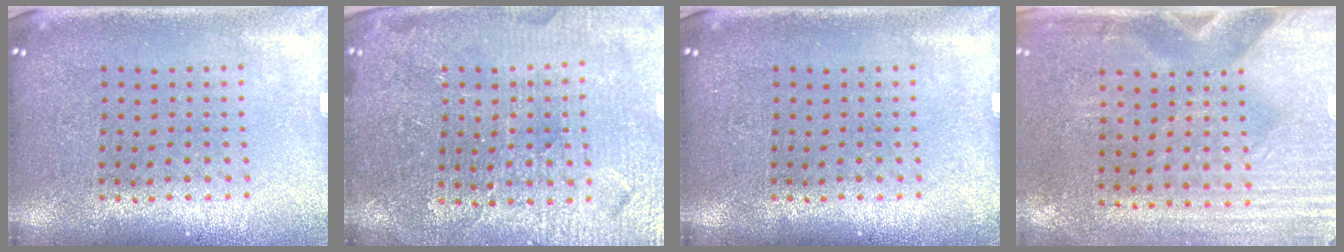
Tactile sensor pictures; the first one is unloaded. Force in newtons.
{"total": 4.3, "press": 4.1, "slide": 1.3}
{"total": 0.0}
{"total": 3.0, "press": 2.6, "slide": 1.5}